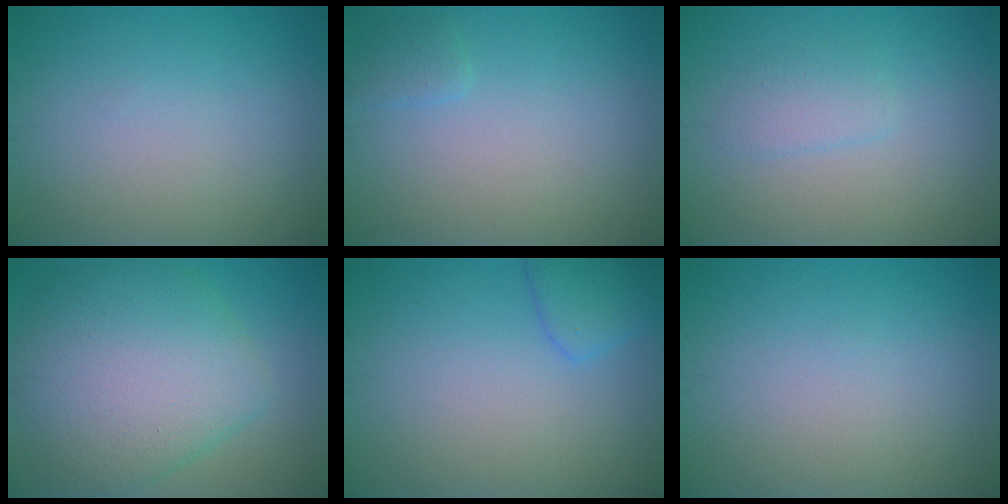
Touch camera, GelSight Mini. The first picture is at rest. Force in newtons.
{"total": 1.0, "press": 1.0, "slide": 0.1}
{"total": 1.6, "press": 1.6, "slide": 0.1}
{"total": 9.3, "press": 9.2, "slide": 0.2}
{"total": 2.4, "press": 2.4, "slide": 0.2}
{"total": 0.0}